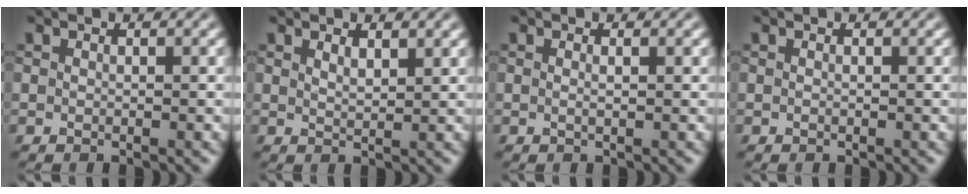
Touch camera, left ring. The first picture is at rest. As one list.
[{"total": 1.5, "force": [1.1, 0.4, 1.0], "torque": [-0.018, -0.001, 0.021]}, {"total": 1.0, "force": [0.1, 0.3, 0.9], "torque": [-0.011, 0.000, -0.003]}, {"total": 0.0}]